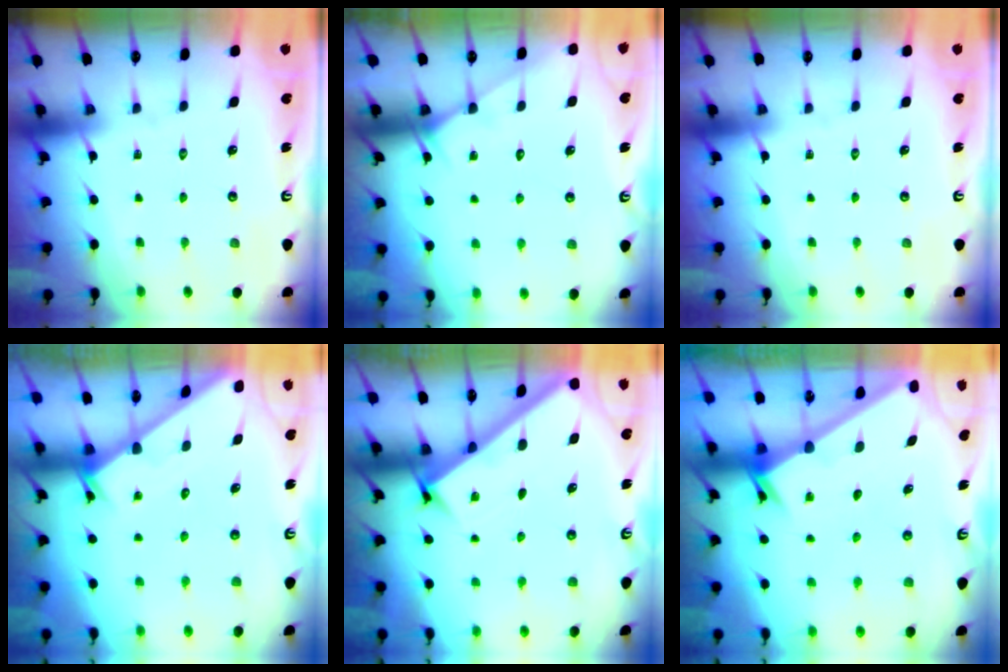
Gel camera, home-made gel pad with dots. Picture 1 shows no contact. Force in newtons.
{"total": 4.8, "press": 4.8, "slide": 0.5}
{"total": 0.0}
{"total": 3.0, "press": 3.0, "slide": 0.4}
{"total": 2.6, "press": 2.6, "slide": 0.3}
{"total": 2.4, "press": 2.4, "slide": 0.2}